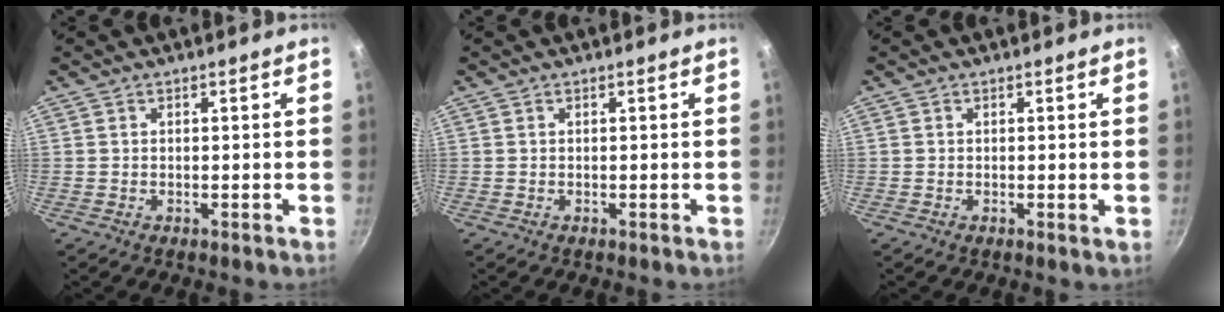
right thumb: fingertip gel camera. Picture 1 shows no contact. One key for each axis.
{"total": 0.0}
{"total": 0.0}